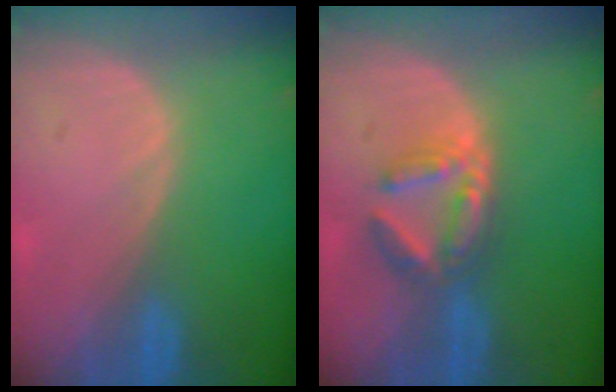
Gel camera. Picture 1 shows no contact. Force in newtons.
{"total": 5.9, "press": 5.5, "slide": 1.9}